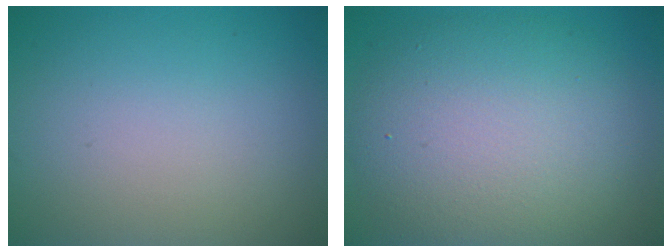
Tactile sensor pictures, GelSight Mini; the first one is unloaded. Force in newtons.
{"total": 9.5, "press": 9.5, "slide": 0.4}